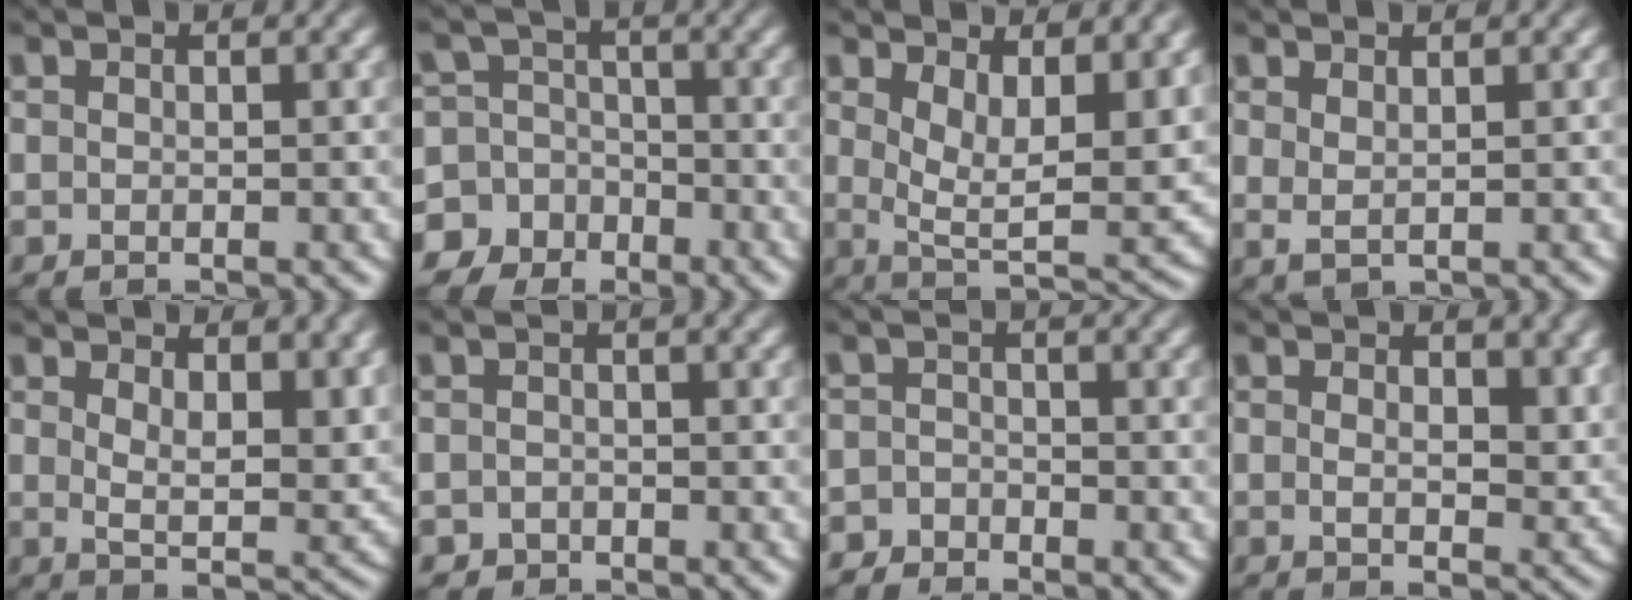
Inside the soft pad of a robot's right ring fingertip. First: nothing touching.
{"total": 11.0, "force": [-3.5, 10.1, 2.6], "torque": [-0.061, -0.040, -0.069]}
{"total": 6.4, "force": [2.1, 3.1, 5.3], "torque": [-0.086, -0.024, 0.035]}
{"total": 1.3, "force": [0.9, 0.1, 0.9], "torque": [-0.015, -0.007, 0.029]}
{"total": 3.7, "force": [2.1, 0.9, 2.9], "torque": [-0.048, -0.022, 0.040]}
{"total": 1.9, "force": [-1.4, 1.3, -0.3], "torque": [0.010, -0.017, -0.017]}
{"total": 2.6, "force": [-2.2, 1.2, -0.6], "torque": [0.018, -0.012, -0.037]}
{"total": 1.8, "force": [1.1, 0.5, 1.3], "torque": [-0.018, -0.016, 0.024]}